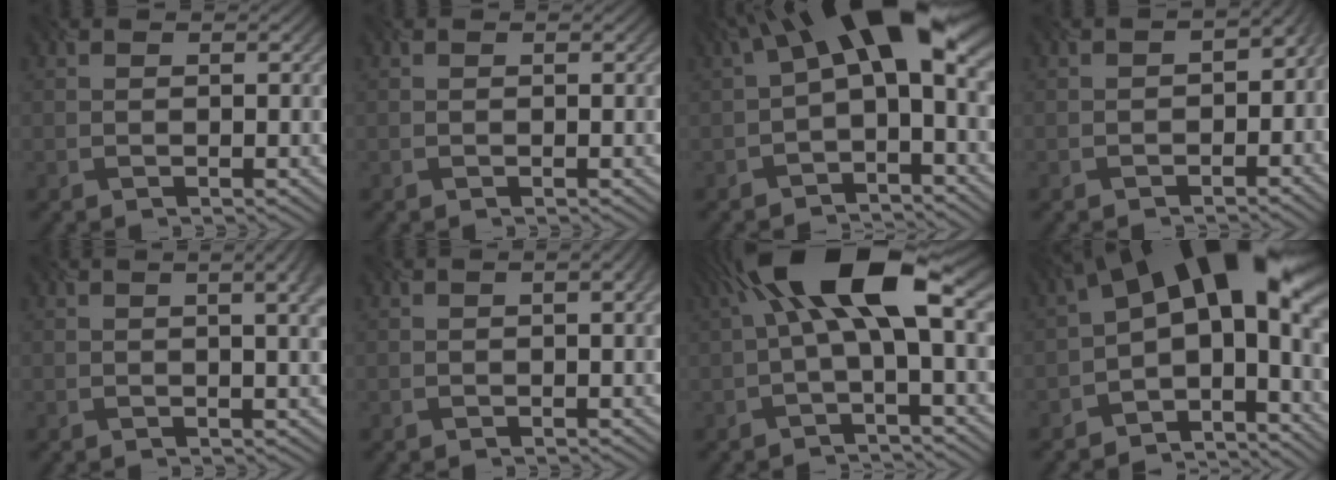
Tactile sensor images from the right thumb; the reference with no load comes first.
{"total": 0.0}
{"total": 11.9, "force": [1.9, 5.0, 10.7], "torque": [-0.173, 0.016, 0.024]}
{"total": 4.4, "force": [-2.1, 2.4, 3.1], "torque": [-0.032, -0.010, -0.020]}
{"total": 6.5, "force": [1.6, 2.6, 5.8], "torque": [-0.048, 0.031, 0.000]}
{"total": 2.7, "force": [0.5, 1.1, 2.4], "torque": [-0.021, 0.009, -0.005]}
{"total": 13.2, "force": [3.4, 4.2, 12.0], "torque": [-0.219, 0.021, 0.060]}
{"total": 16.0, "force": [0.1, 8.1, 13.9], "torque": [-0.204, 0.012, 0.012]}